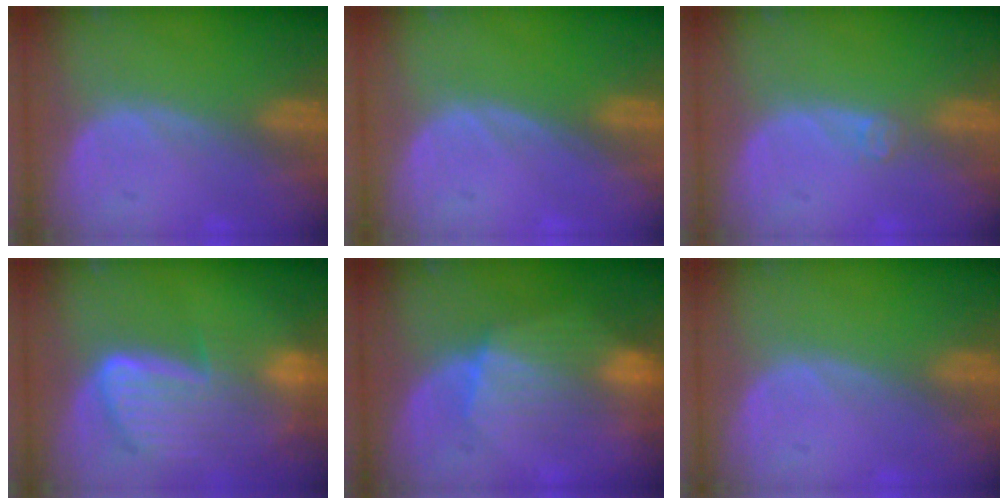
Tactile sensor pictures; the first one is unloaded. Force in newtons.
{"total": 0.0}
{"total": 1.5, "press": 1.2, "slide": 0.9}
{"total": 9.7, "press": 8.2, "slide": 5.3}
{"total": 8.5, "press": 8.0, "slide": 3.0}
{"total": 0.0}